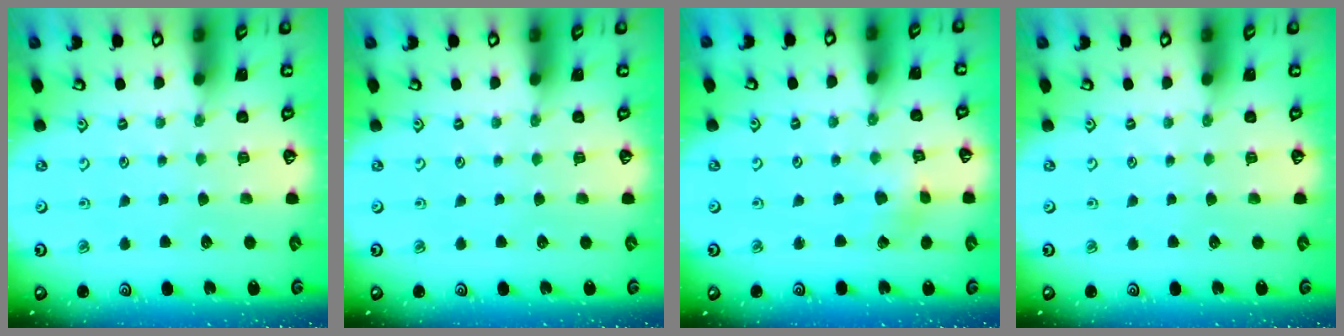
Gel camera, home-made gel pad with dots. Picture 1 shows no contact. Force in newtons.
{"total": 0.0}
{"total": 2.2, "press": 2.2, "slide": 0.3}
{"total": 0.0}